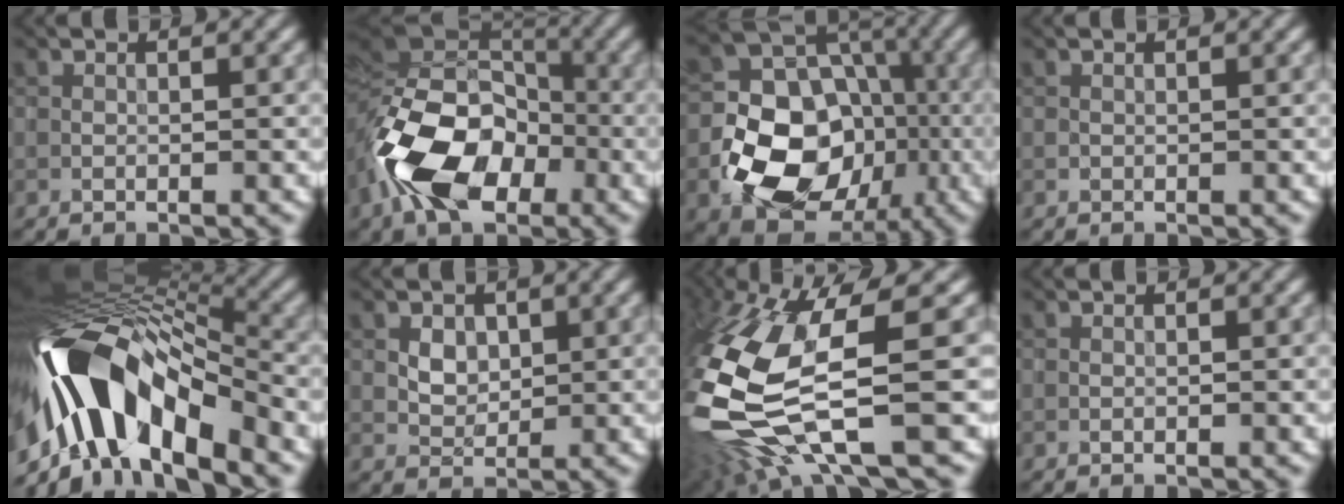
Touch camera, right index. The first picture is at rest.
{"total": 12.2, "force": [-4.8, 7.8, 8.1], "torque": [-0.163, -0.007, -0.098]}
{"total": 12.2, "force": [-4.0, 9.1, 7.0], "torque": [-0.111, -0.001, -0.074]}
{"total": 0.0}
{"total": 14.1, "force": [-5.4, 6.3, 11.4], "torque": [-0.201, 0.018, -0.096]}
{"total": 2.1, "force": [1.0, 1.7, 0.8], "torque": [-0.015, 0.006, 0.020]}
{"total": 14.2, "force": [-1.6, 5.5, 13.0], "torque": [-0.313, -0.052, 0.000]}
{"total": 0.0}